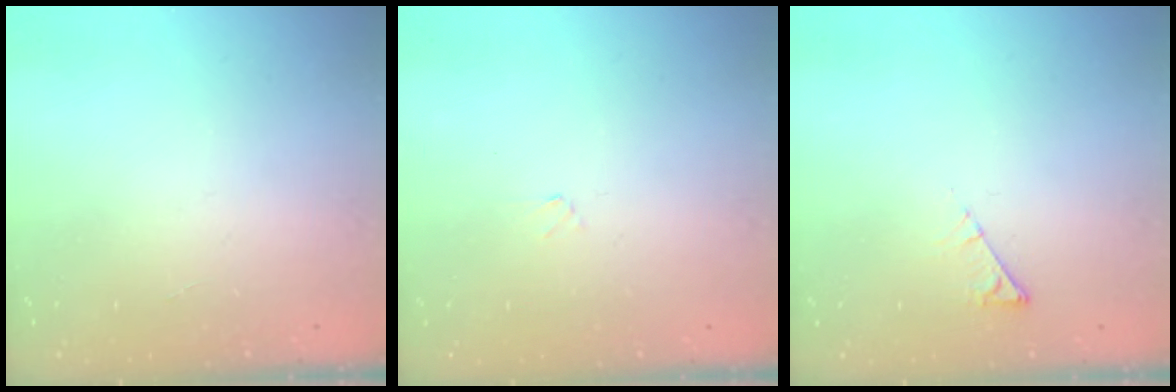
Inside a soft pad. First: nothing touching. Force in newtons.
{"total": 0.9, "press": 0.9, "slide": 0.2}
{"total": 4.0, "press": 3.9, "slide": 0.6}